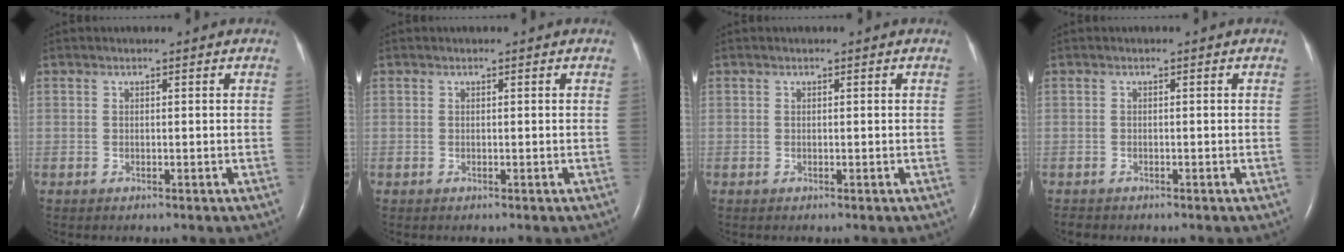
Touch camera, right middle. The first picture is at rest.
{"total": 0.0}
{"total": 0.0}
{"total": 1.0, "force": [-0.9, 0.4, 0.1], "torque": [-0.007, -0.001, -0.014]}